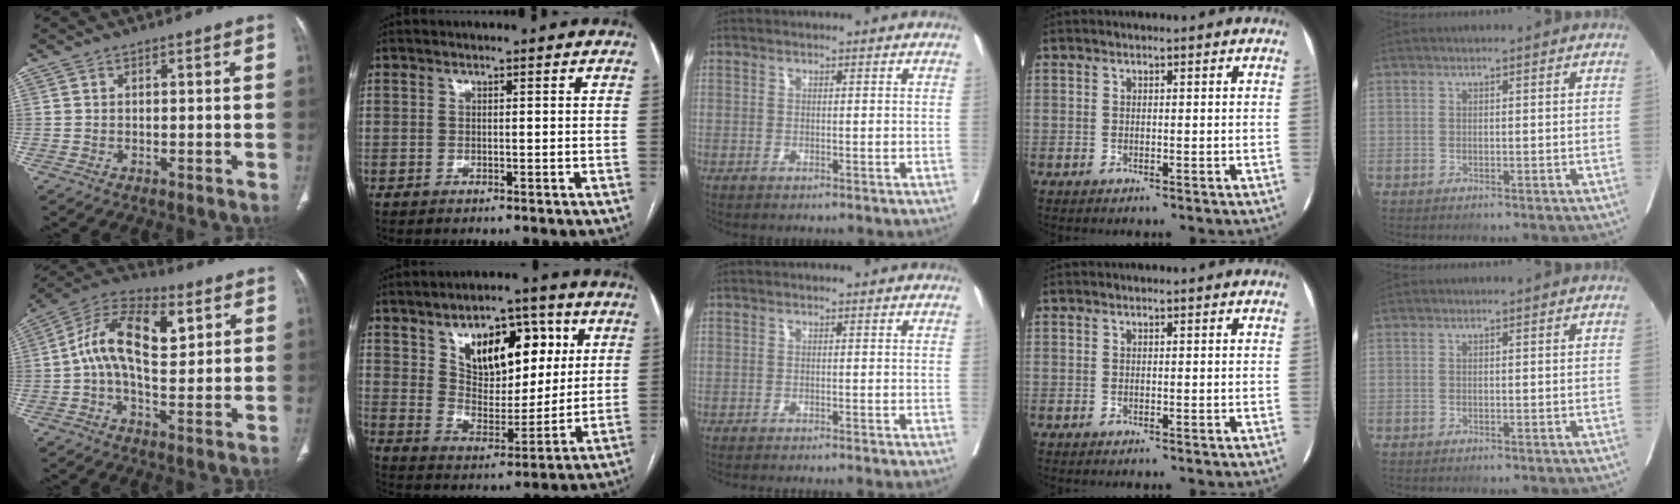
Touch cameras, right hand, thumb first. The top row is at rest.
{"thumb": {"total": 15.6, "force": [3.3, 8.2, 12.8], "torque": [-0.208, 0.020, 0.049]}, "index": {"total": 14.5, "force": [5.9, 7.6, 10.8], "torque": [-0.163, 0.023, 0.104]}, "middle": {"total": 9.6, "force": [-8.9, 0.0, 3.8], "torque": [-0.029, -0.022, -0.108]}}